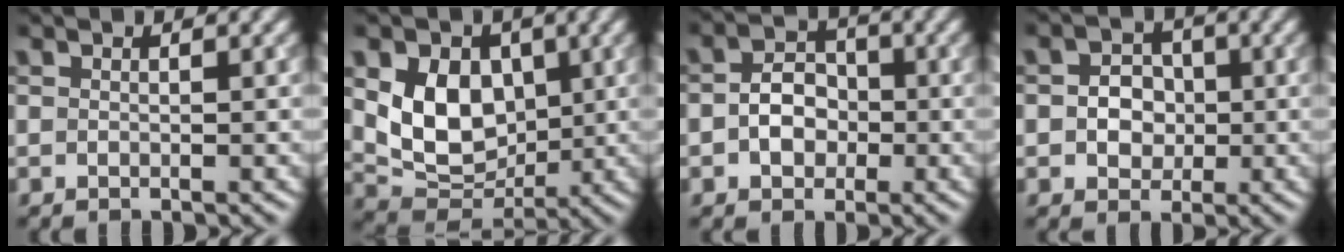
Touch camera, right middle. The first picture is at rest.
{"total": 7.5, "force": [1.3, 5.6, 4.9], "torque": [-0.087, -0.010, 0.022]}
{"total": 3.6, "force": [-0.6, 2.8, 2.2], "torque": [-0.032, 0.001, -0.017]}
{"total": 3.2, "force": [-0.2, 2.7, 1.7], "torque": [-0.015, 0.000, -0.013]}